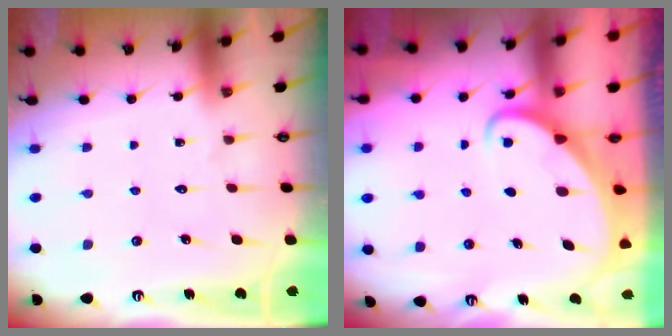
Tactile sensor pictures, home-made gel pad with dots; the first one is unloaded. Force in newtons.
{"total": 2.4, "press": 2.4, "slide": 0.3}